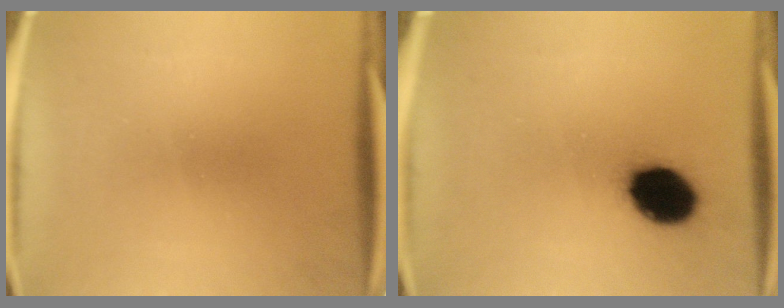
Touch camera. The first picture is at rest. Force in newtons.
{"total": 11.9}